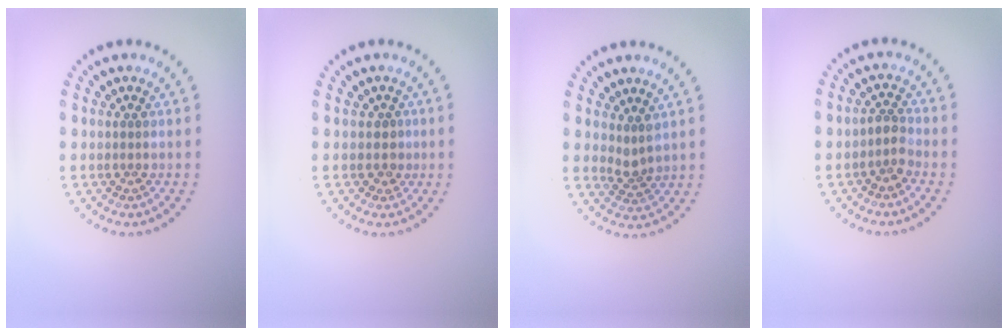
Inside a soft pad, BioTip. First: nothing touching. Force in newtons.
{"total": 1.0, "press": 0.7, "slide": 0.7}
{"total": 1.8, "press": 1.4, "slide": 1.2}
{"total": 1.8, "press": 1.4, "slide": 1.1}